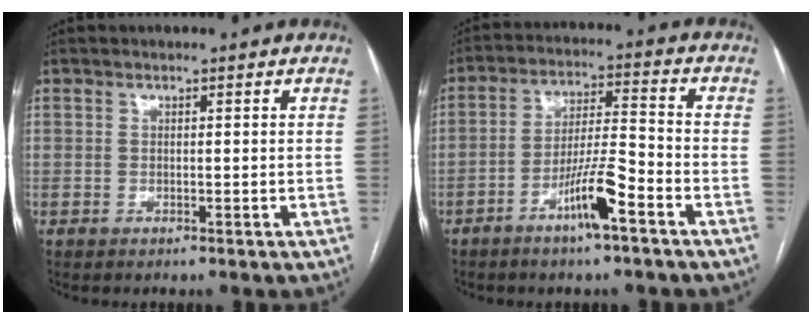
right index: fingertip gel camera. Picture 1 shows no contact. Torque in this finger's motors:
{"motor_torque": [1.29, -0.14, 0.43, 0.15]}